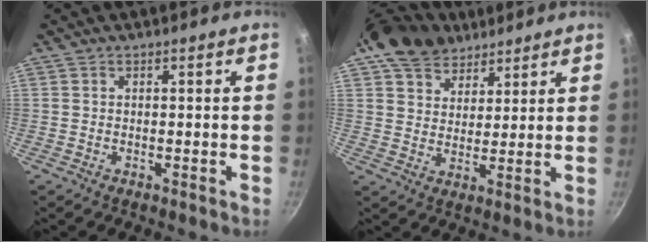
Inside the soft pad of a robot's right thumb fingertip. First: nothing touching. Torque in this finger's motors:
{"motor_torque": [0.78, 1.19, -0.32, 0.74, 0.07]}